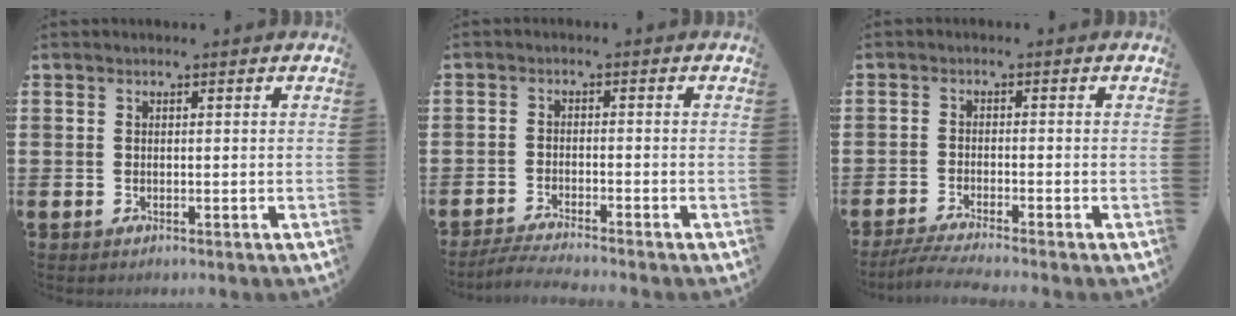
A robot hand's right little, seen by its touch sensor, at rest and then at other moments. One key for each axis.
{"total": 2.5, "fx": -2.4, "fy": -0.2, "fz": 0.9, "tx": -0.013, "ty": 0.001, "tz": -0.046}
{"total": 2.7, "fx": -2.2, "fy": -0.1, "fz": 1.5, "tx": -0.023, "ty": -0.002, "tz": -0.040}